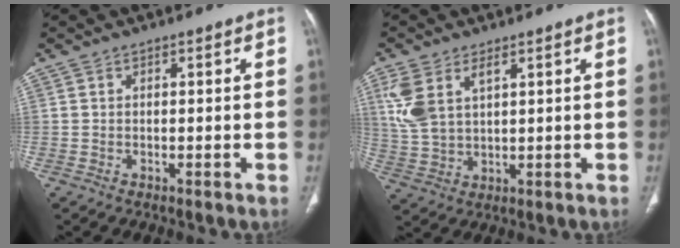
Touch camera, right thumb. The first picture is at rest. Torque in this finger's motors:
{"motor_torque": [0.52, 2.20, 0.83, 1.26, 0.12]}